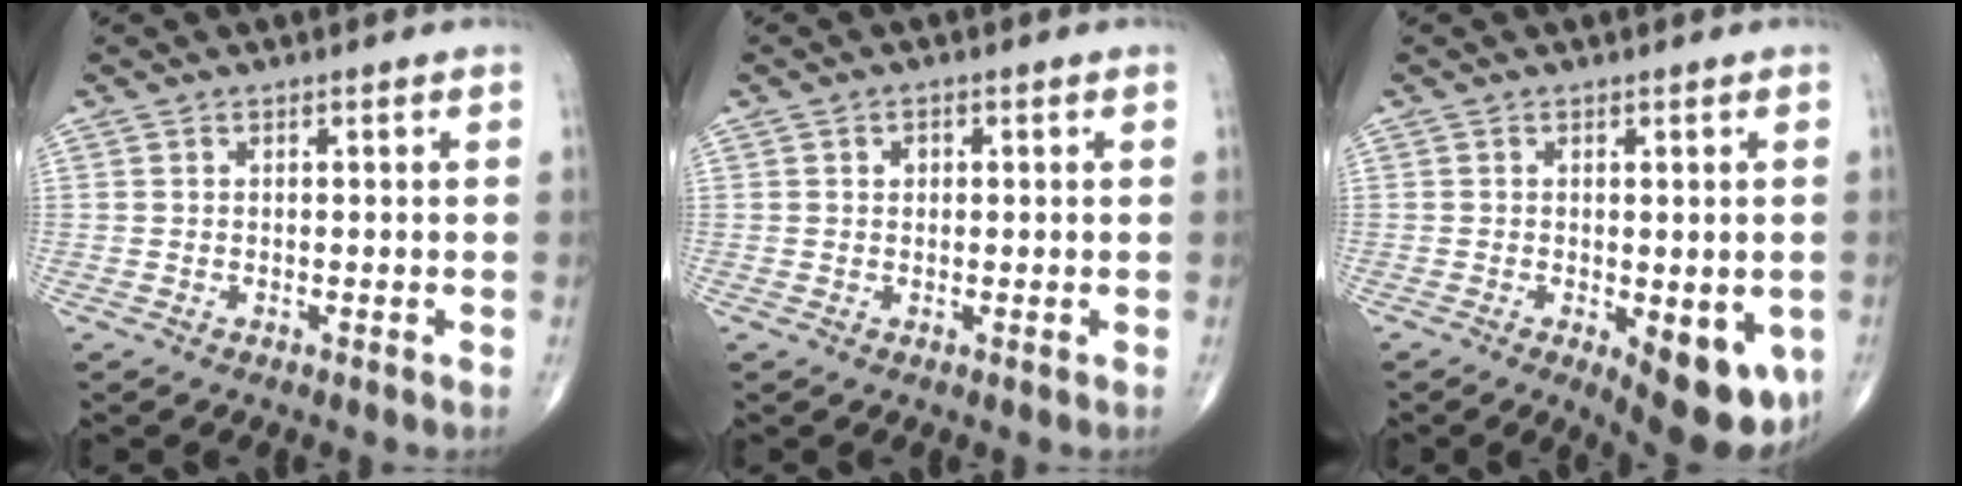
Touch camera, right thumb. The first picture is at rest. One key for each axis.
{"total": 1.5, "fx": 0.3, "fy": 1.2, "fz": 0.8, "tx": -0.007, "ty": 0.002, "tz": 0.003}
{"total": 11.4, "fx": -3.7, "fy": 4.7, "fz": 9.7, "tx": -0.110, "ty": -0.013, "tz": -0.038}